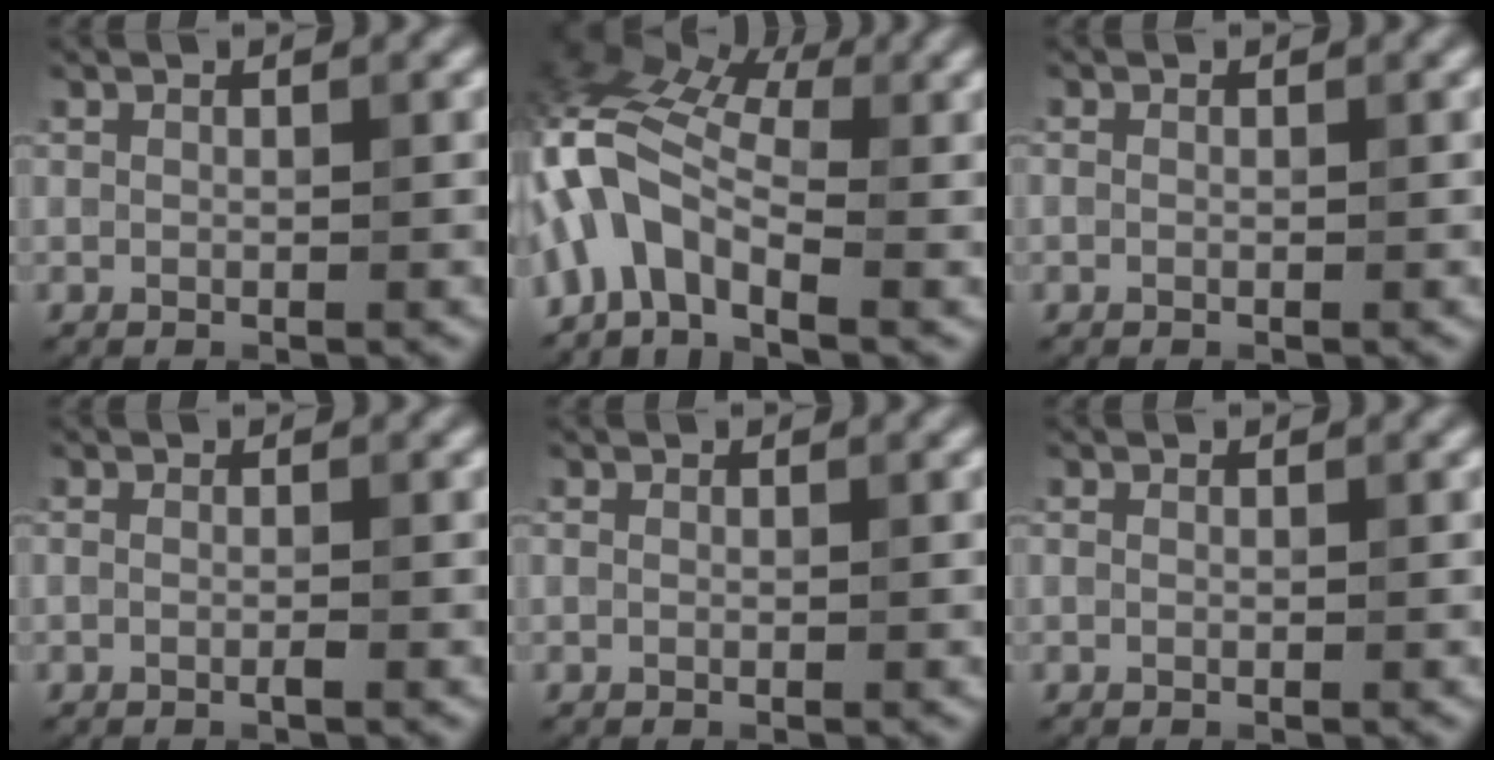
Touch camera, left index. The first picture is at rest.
{"total": 7.8, "force": [-2.8, 4.1, 6.0], "torque": [-0.122, 0.022, -0.081]}
{"total": 0.0}
{"total": 0.7, "force": [-0.4, 0.1, 0.5], "torque": [-0.011, -0.003, -0.009]}
{"total": 0.0}
{"total": 0.0}